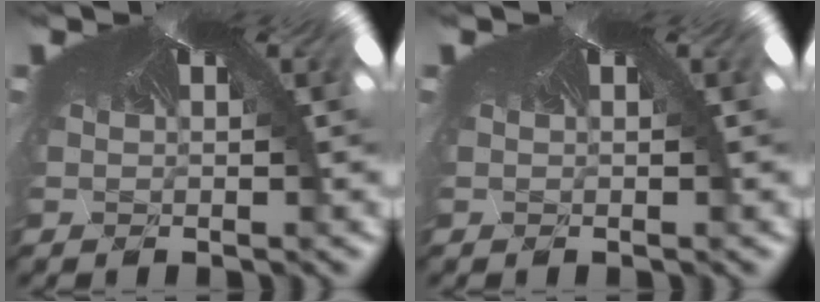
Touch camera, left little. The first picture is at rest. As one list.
[{"total": 0.0}]